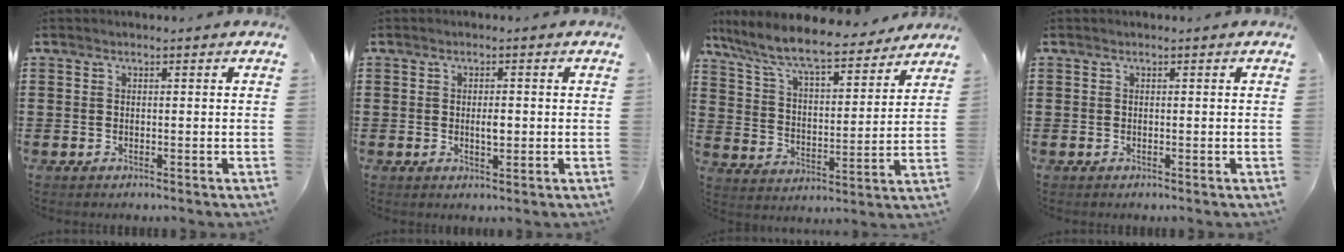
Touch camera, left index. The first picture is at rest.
{"total": 2.2, "force": [-0.1, 0.8, 2.1], "torque": [-0.032, -0.004, -0.004]}
{"total": 9.1, "force": [8.0, 1.0, 4.3], "torque": [-0.114, -0.044, 0.134]}
{"total": 0.0}